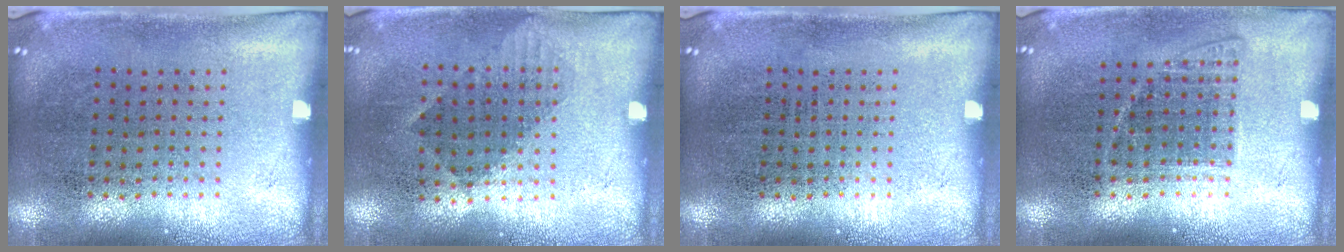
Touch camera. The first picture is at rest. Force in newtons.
{"total": 0.9, "press": 0.7, "slide": 0.6}
{"total": 0.0}
{"total": 1.0, "press": 0.9, "slide": 0.4}